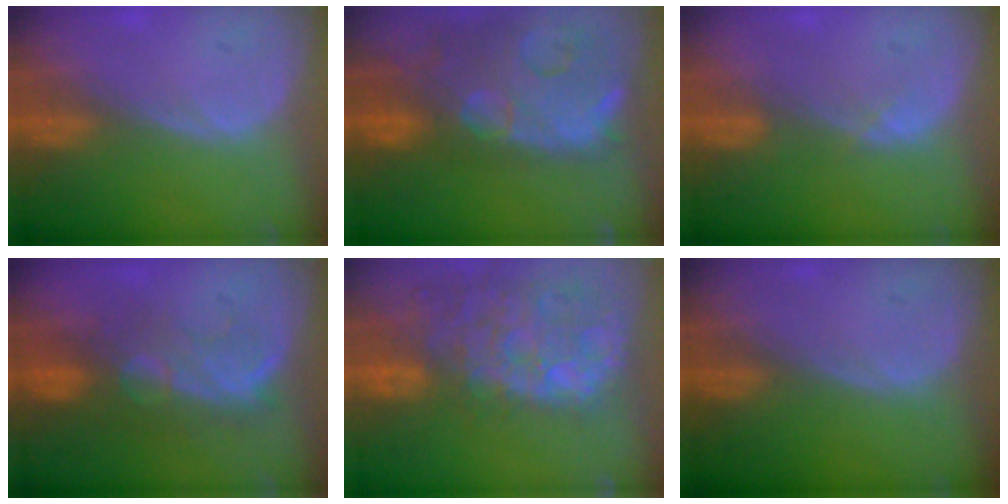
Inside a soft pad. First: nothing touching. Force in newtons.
{"total": 15.0, "press": 11.9, "slide": 9.0}
{"total": 0.9, "press": 0.9, "slide": 0.3}
{"total": 9.2, "press": 8.3, "slide": 4.0}
{"total": 14.4, "press": 11.7, "slide": 8.4}
{"total": 0.0}